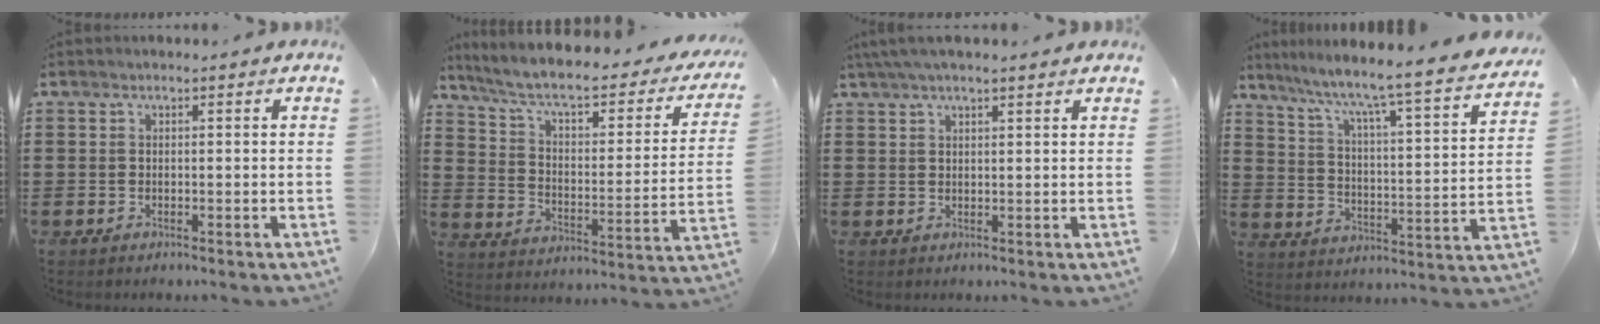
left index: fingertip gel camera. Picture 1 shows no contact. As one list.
[{"total": 6.5, "force": [5.2, 1.2, 3.8], "torque": [-0.096, -0.036, 0.082]}, {"total": 3.1, "force": [2.5, 0.4, 1.8], "torque": [-0.041, 0.005, 0.046]}, {"total": 5.3, "force": [4.6, -0.8, 2.5], "torque": [-0.072, -0.055, 0.062]}]